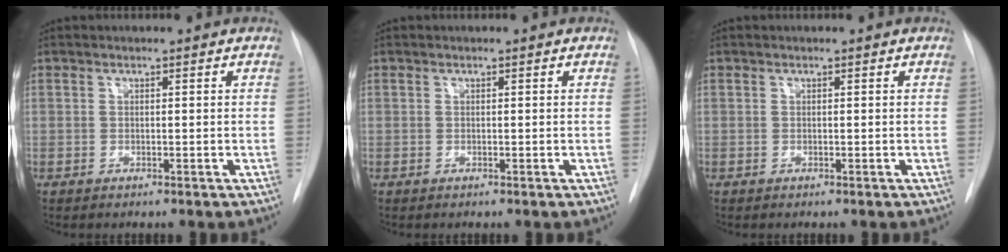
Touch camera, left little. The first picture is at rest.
{"total": 0.0}
{"total": 0.0}